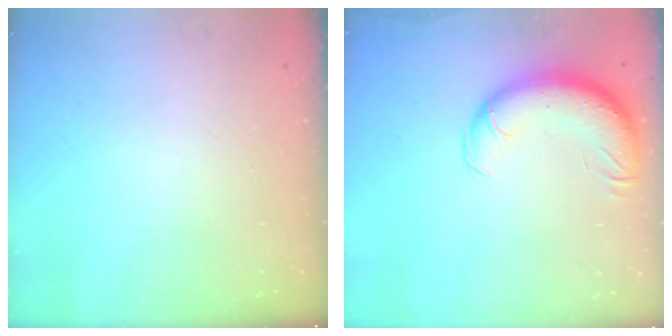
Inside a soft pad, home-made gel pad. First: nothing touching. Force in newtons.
{"total": 13.7, "press": 13.2, "slide": 3.5}